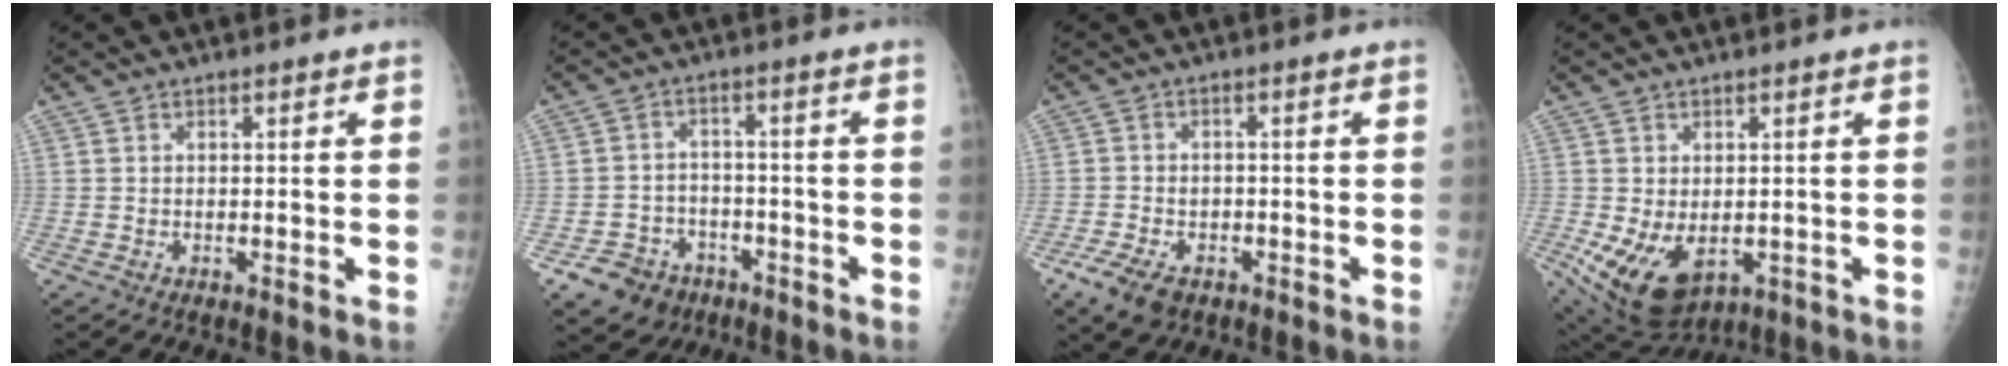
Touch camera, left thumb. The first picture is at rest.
{"total": 8.5, "force": [-4.7, 6.7, 2.0], "torque": [-0.026, 0.034, -0.069]}
{"total": 6.9, "force": [-4.0, 4.3, 3.7], "torque": [-0.070, 0.008, -0.065]}
{"total": 11.1, "force": [-2.6, 7.0, 8.2], "torque": [-0.140, -0.008, -0.021]}